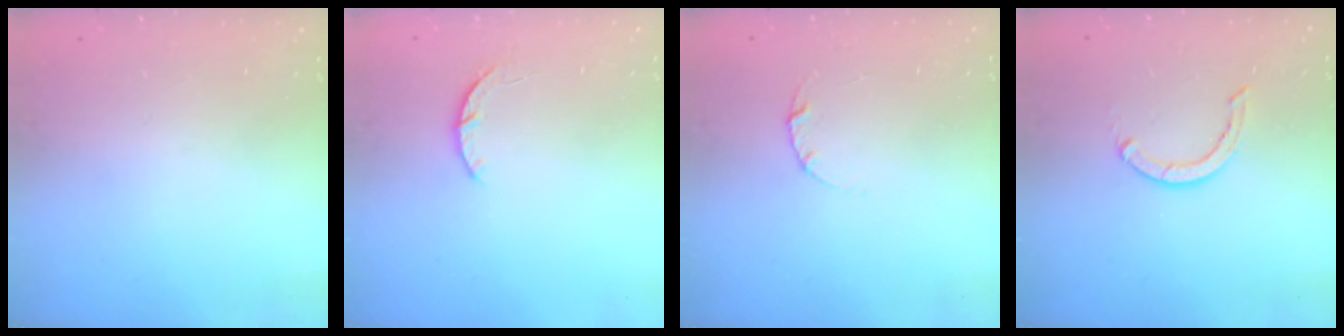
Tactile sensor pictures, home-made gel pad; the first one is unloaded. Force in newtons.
{"total": 2.9, "press": 2.8, "slide": 0.5}
{"total": 3.0, "press": 3.0, "slide": 0.4}
{"total": 3.1, "press": 3.0, "slide": 0.3}